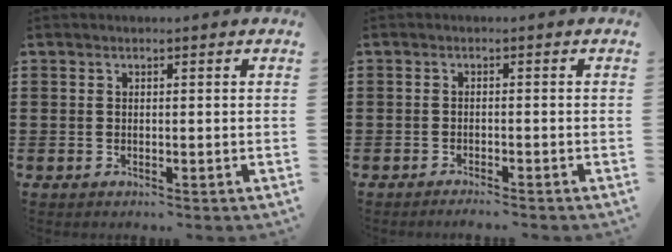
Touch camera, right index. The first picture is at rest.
{"total": 1.3, "force": [-1.2, -0.1, 0.2], "torque": [-0.005, 0.002, -0.024]}